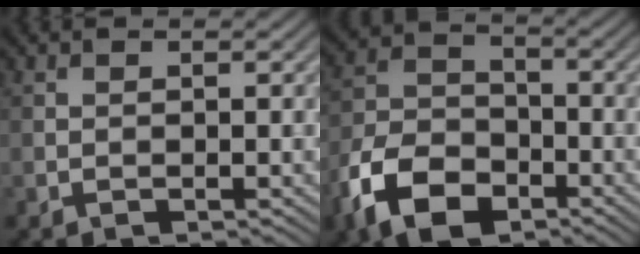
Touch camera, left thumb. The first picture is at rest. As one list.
[{"total": 11.0, "force": [-6.2, 6.5, 6.4], "torque": [-0.147, -0.016, -0.133]}]